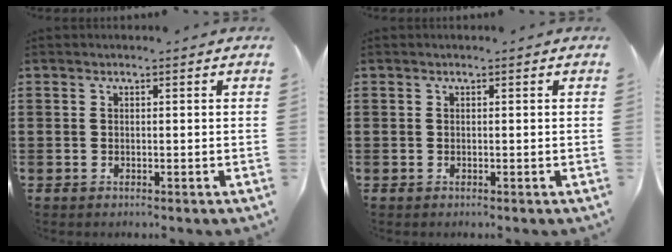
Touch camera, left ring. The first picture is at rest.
{"total": 0.0}